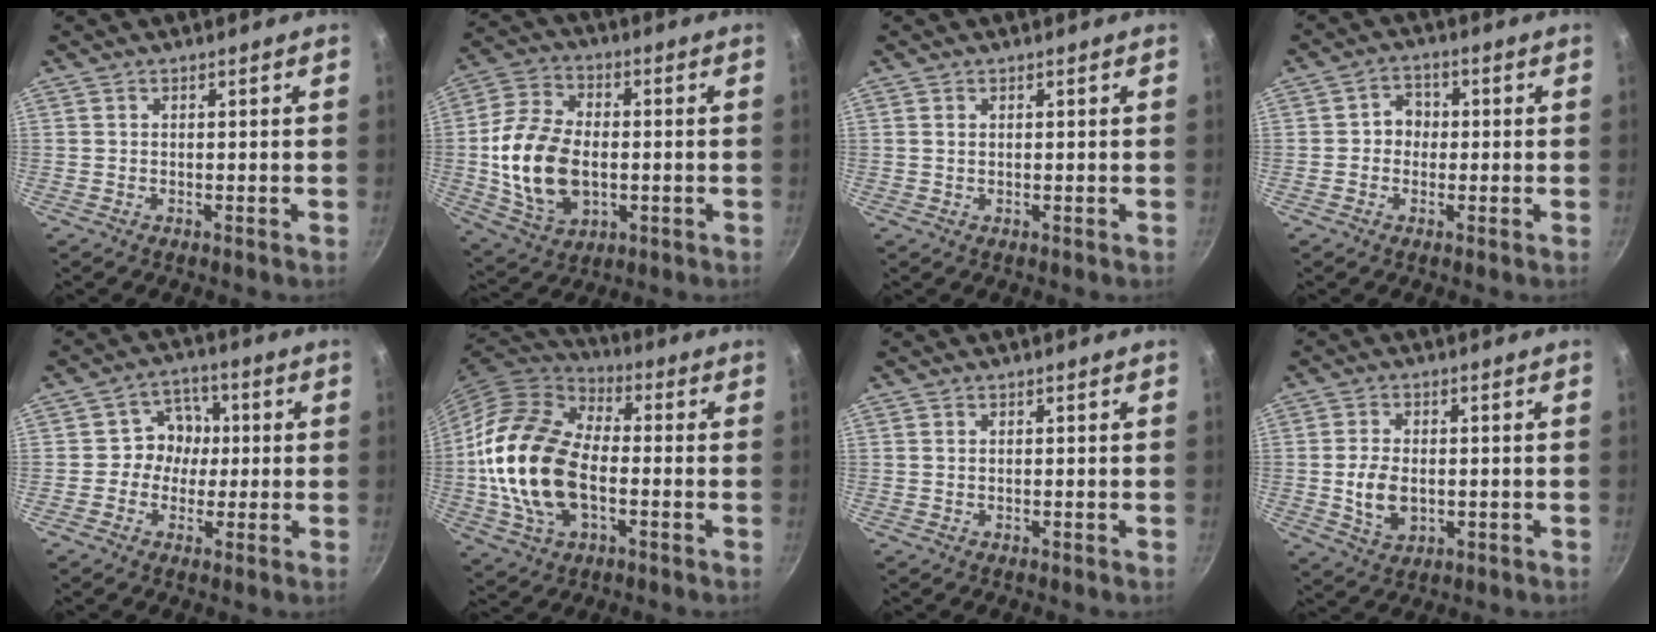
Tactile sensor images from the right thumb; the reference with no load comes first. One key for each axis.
{"total": 16.9, "fx": -1.4, "fy": 11.1, "fz": 12.7, "tx": -0.232, "ty": 0.010, "tz": -0.020}
{"total": 0.6, "fx": 0.3, "fy": 0.4, "fz": 0.3, "tx": -0.006, "ty": 0.001, "tz": 0.006}
{"total": 4.2, "fx": -0.2, "fy": 3.7, "fz": 1.9, "tx": 0.001, "ty": 0.010, "tz": -0.010}
{"total": 6.7, "fx": 0.0, "fy": 6.2, "fz": 2.5, "tx": 0.011, "ty": 0.015, "tz": -0.013}
{"total": 21.5, "fx": -2.3, "fy": 13.4, "fz": 16.7, "tx": -0.308, "ty": 0.027, "tz": -0.048}
{"total": 0.0}
{"total": 7.1, "fx": -0.5, "fy": 4.6, "fz": 5.4, "tx": -0.097, "ty": -0.002, "tz": -0.003}